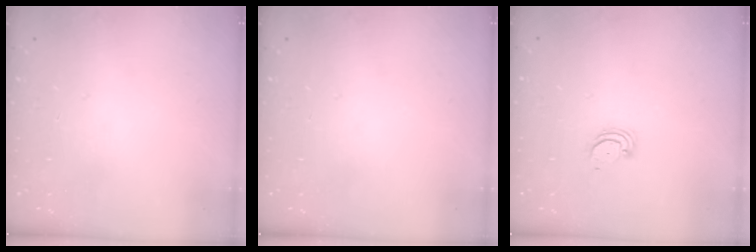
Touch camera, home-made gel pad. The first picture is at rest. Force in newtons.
{"total": 0.0}
{"total": 2.2, "press": 2.2, "slide": 0.3}